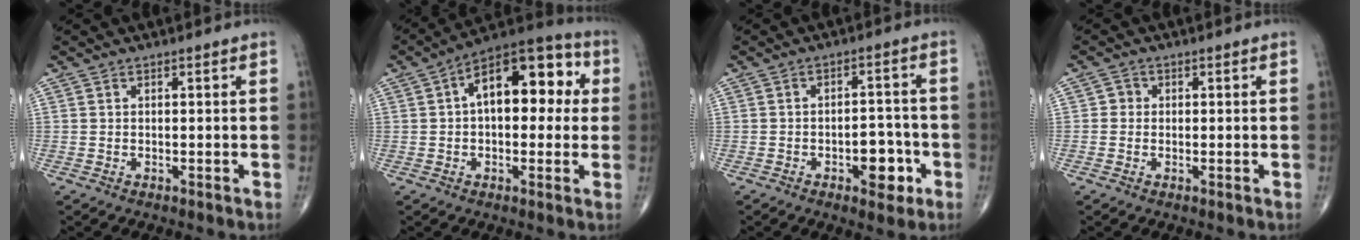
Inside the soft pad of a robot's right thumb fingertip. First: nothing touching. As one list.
[{"total": 16.4, "force": [2.8, 8.7, 13.6], "torque": [-0.166, 0.039, 0.031]}, {"total": 7.1, "force": [-2.8, 3.8, 5.3], "torque": [-0.047, 0.024, -0.037]}, {"total": 1.5, "force": [-0.1, 1.4, 0.4], "torque": [0.005, 0.005, -0.007]}]